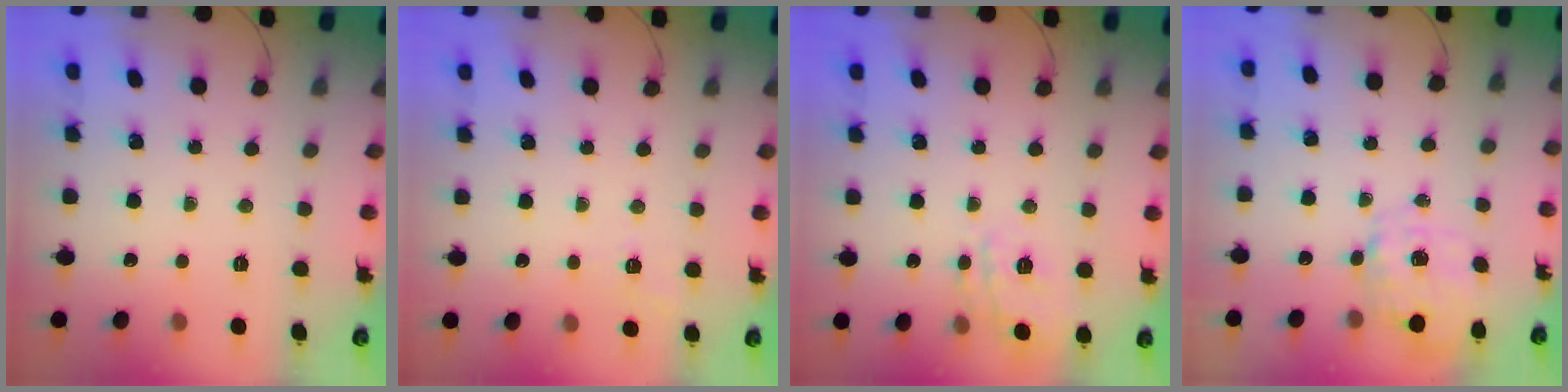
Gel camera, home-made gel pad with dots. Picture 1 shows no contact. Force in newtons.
{"total": 4.4, "press": 4.0, "slide": 1.8}
{"total": 10.0, "press": 10.0, "slide": 0.6}
{"total": 3.9, "press": 3.8, "slide": 0.9}